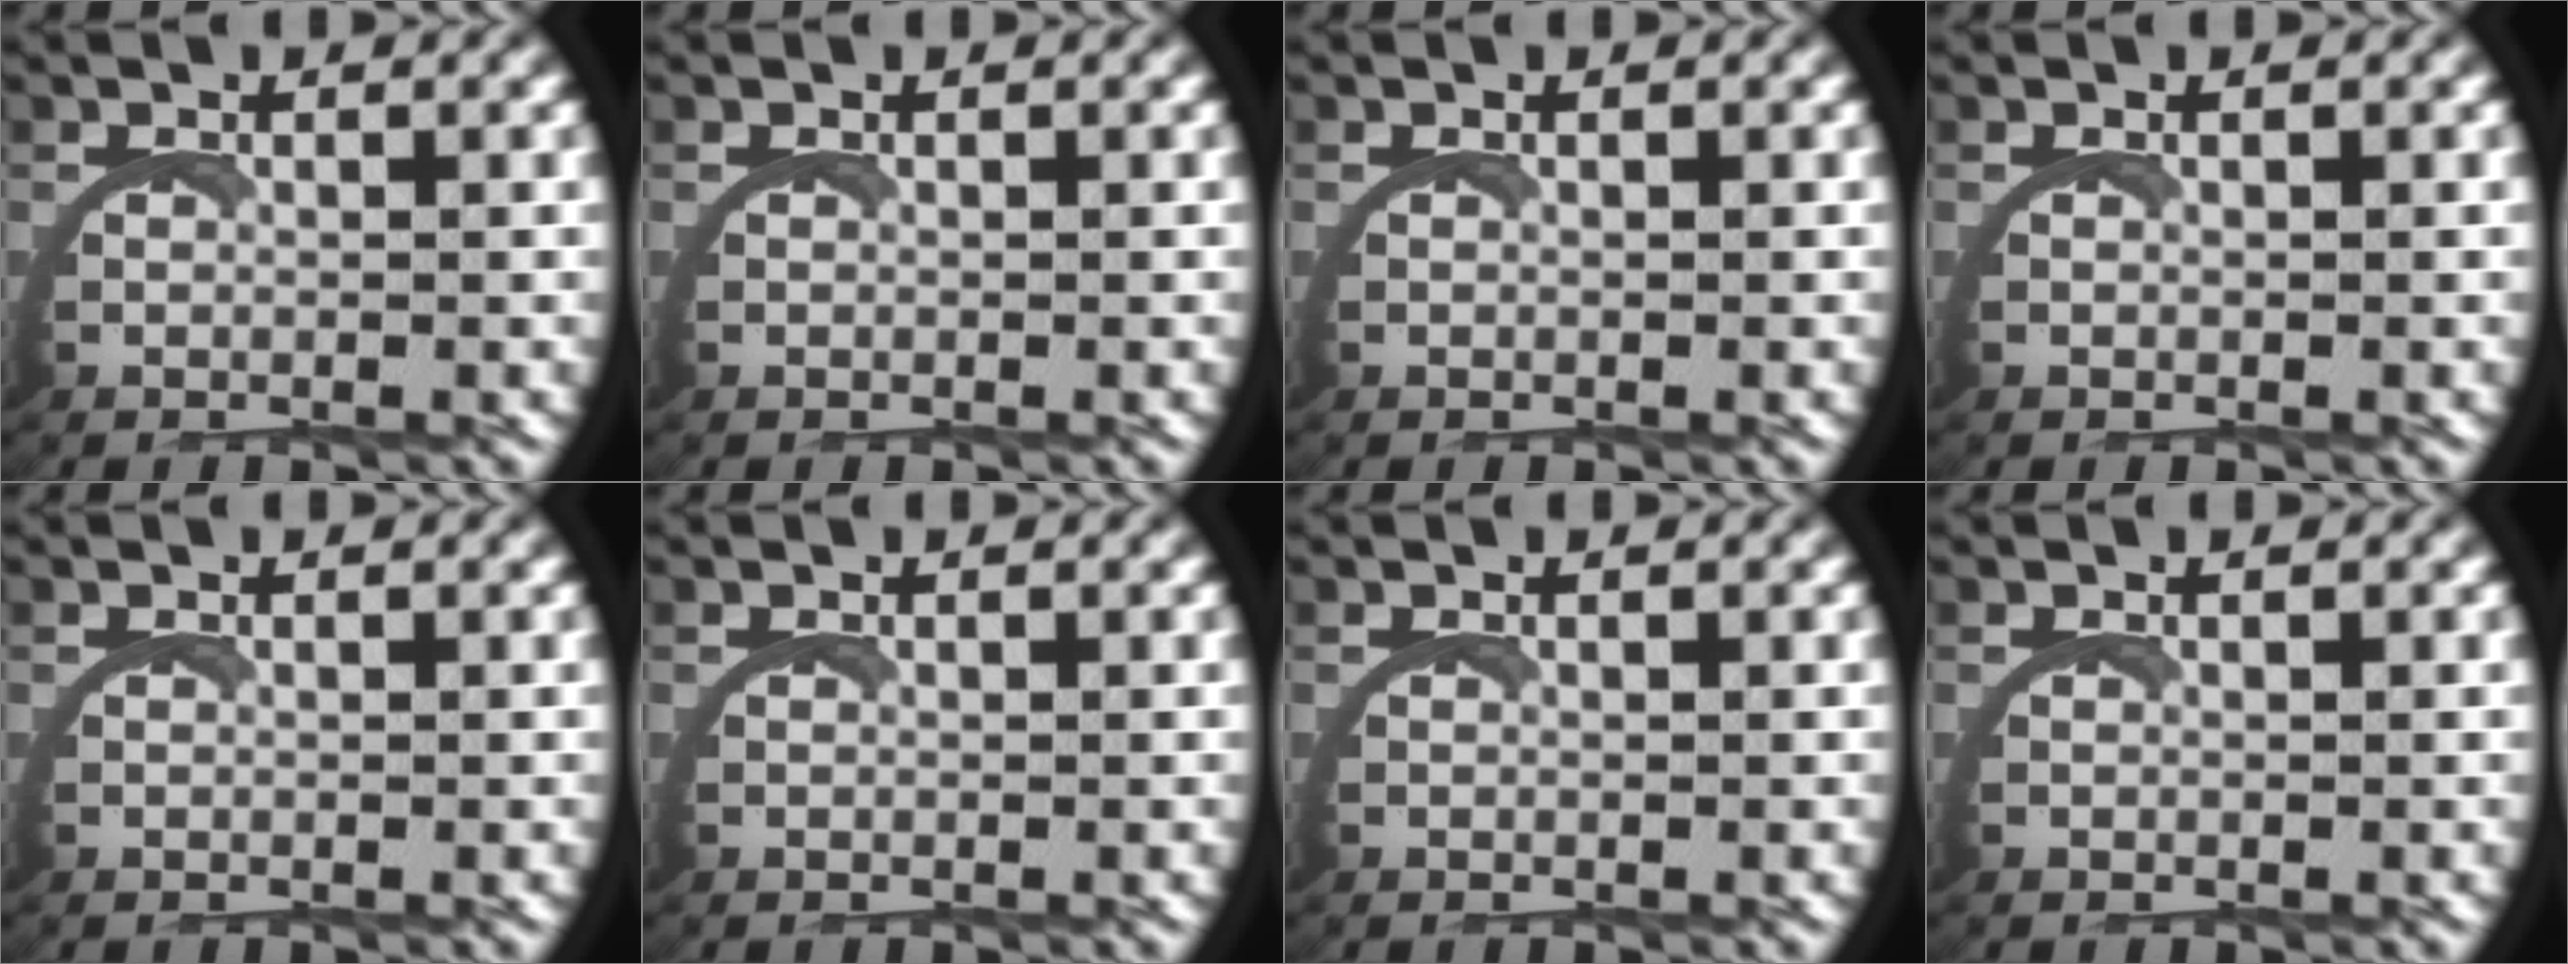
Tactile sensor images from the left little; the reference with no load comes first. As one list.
[{"total": 0.0}, {"total": 0.0}, {"total": 0.0}, {"total": 0.0}, {"total": 0.0}, {"total": 0.0}, {"total": 0.0}]